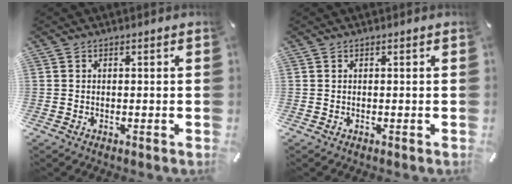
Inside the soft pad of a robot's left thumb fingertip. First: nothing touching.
{"total": 0.0}